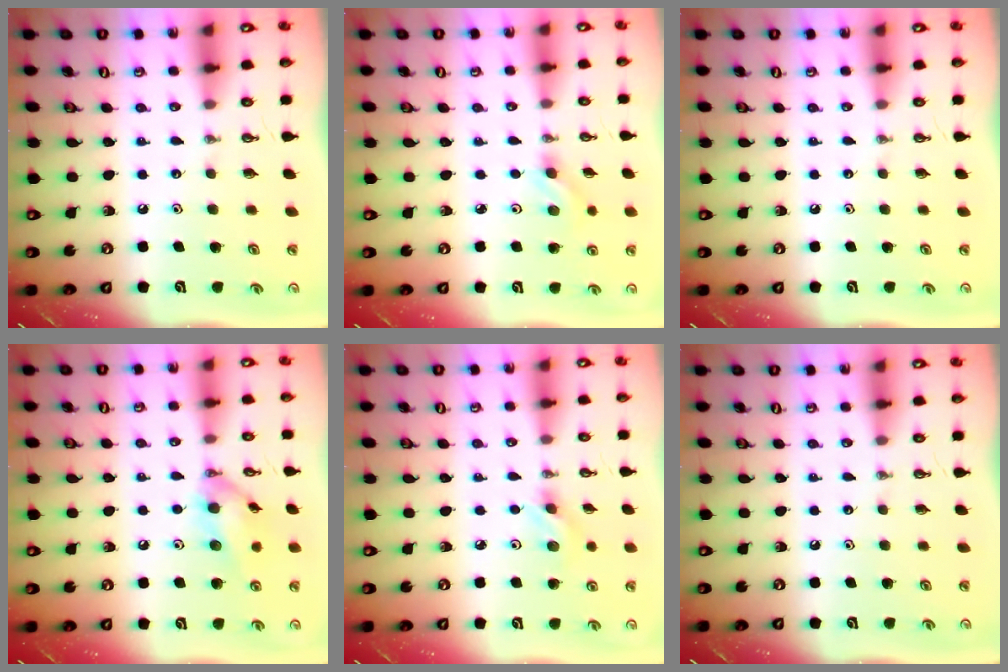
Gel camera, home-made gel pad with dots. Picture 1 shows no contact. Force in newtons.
{"total": 4.0, "press": 3.7, "slide": 1.7}
{"total": 0.0}
{"total": 11.7, "press": 11.7, "slide": 0.7}
{"total": 8.5, "press": 6.6, "slide": 5.3}
{"total": 0.0}